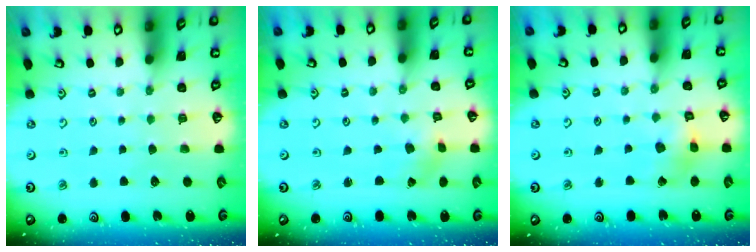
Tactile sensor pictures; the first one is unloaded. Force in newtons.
{"total": 0.0}
{"total": 6.1, "press": 6.0, "slide": 0.5}